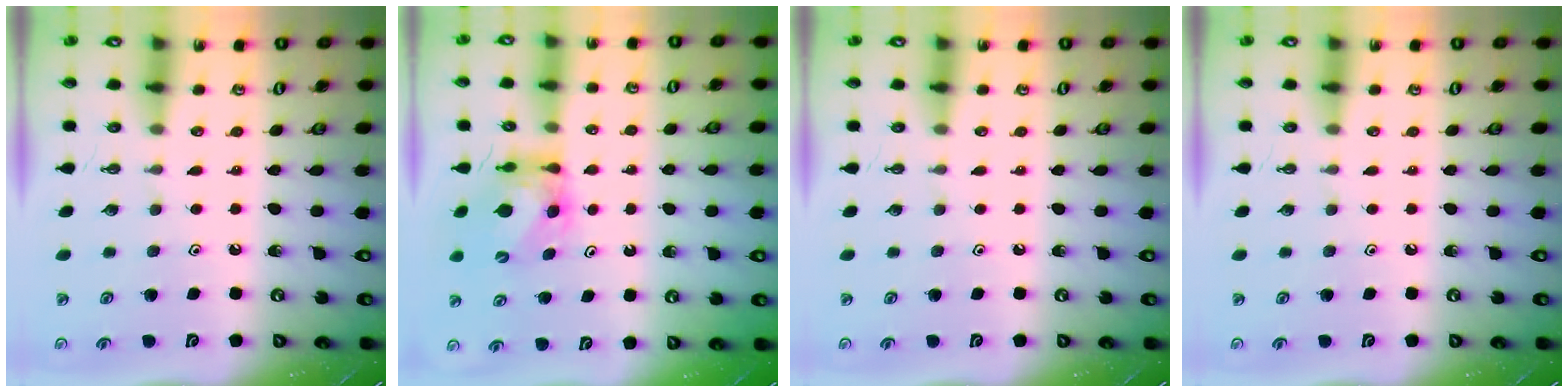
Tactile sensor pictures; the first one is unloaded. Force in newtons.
{"total": 5.7, "press": 5.6, "slide": 0.6}
{"total": 0.0}
{"total": 0.0}